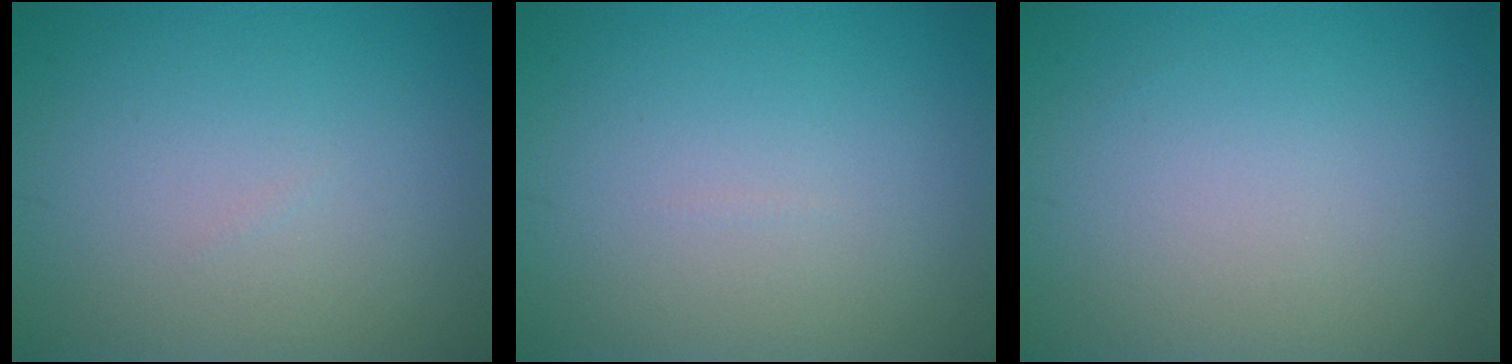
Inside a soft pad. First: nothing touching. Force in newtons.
{"total": 0.0}
{"total": 0.0}